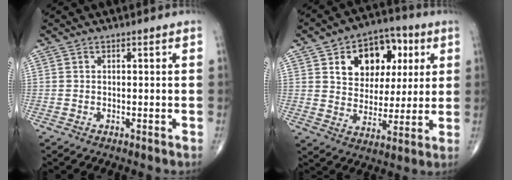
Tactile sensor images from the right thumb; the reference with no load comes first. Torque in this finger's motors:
{"motor_torque": [-0.39, 1.97, 0.85, 0.69, 0.02]}